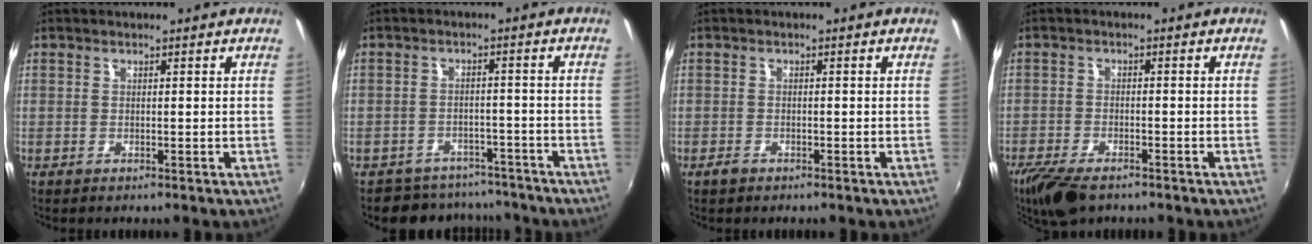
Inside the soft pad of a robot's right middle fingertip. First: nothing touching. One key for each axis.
{"total": 10.5, "fx": -9.1, "fy": 5.0, "fz": 1.8, "tx": -0.050, "ty": 0.017, "tz": -0.116}
{"total": 1.3, "fx": -1.0, "fy": 0.6, "fz": 0.4, "tx": -0.010, "ty": 0.000, "tz": -0.018}
{"total": 8.6, "fx": -6.5, "fy": 3.0, "fz": 4.8, "tx": -0.120, "ty": -0.026, "tz": -0.121}